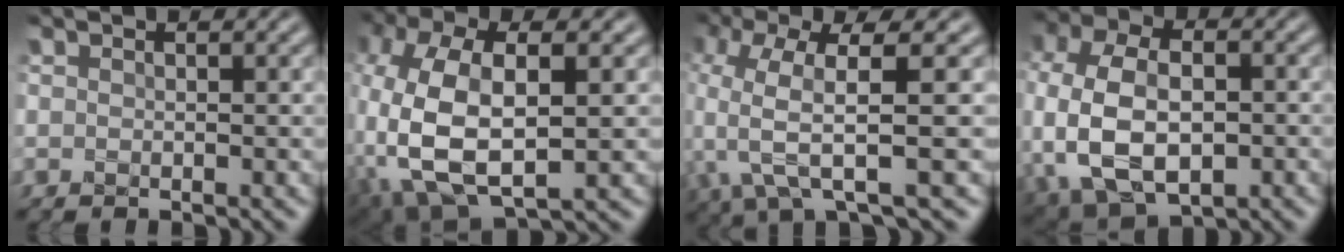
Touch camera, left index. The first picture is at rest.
{"total": 11.3, "force": [-0.7, 6.5, 9.2], "torque": [-0.221, 0.000, -0.012]}
{"total": 7.3, "force": [0.1, 2.0, 7.0], "torque": [-0.151, -0.004, -0.002]}
{"total": 11.5, "force": [-2.0, 8.0, 8.1], "torque": [-0.197, -0.017, -0.027]}